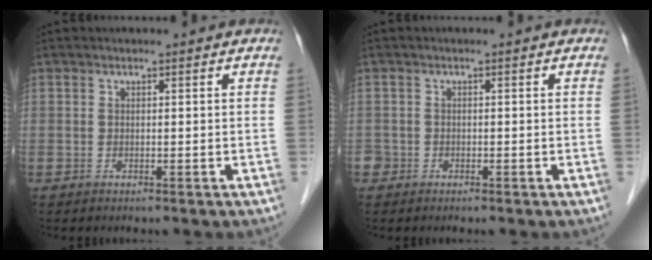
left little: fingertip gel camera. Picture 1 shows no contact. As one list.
[{"total": 1.3, "force": [-0.8, 1.0, 0.0], "torque": [-0.002, 0.005, -0.015]}]